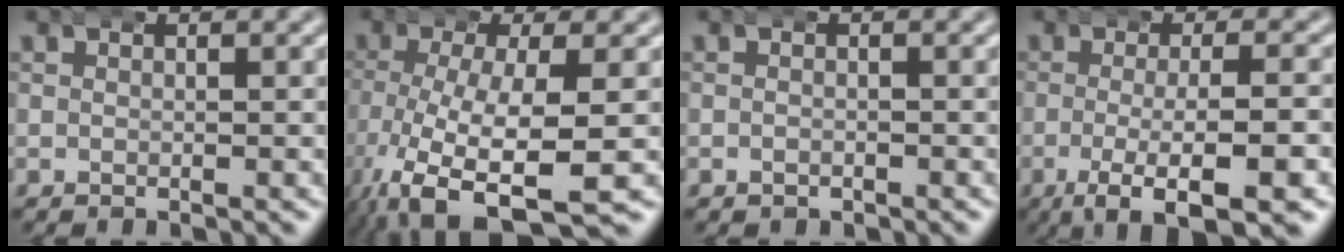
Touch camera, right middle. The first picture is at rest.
{"total": 8.9, "force": [-5.0, 4.1, 6.2], "torque": [-0.148, -0.047, -0.054]}
{"total": 0.8, "force": [-0.5, 0.5, 0.1], "torque": [-0.003, -0.004, -0.006]}
{"total": 7.4, "force": [-4.7, 1.6, 5.5], "torque": [-0.098, -0.024, -0.061]}